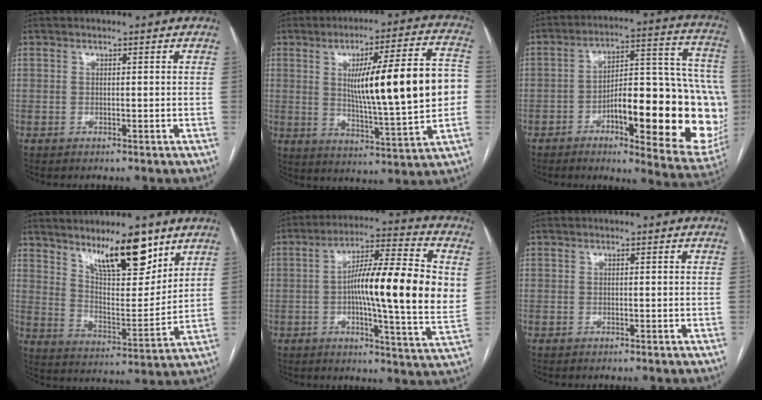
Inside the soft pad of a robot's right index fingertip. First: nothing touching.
{"total": 19.6, "force": [1.5, 1.9, 19.5], "torque": [-0.295, 0.016, 0.024]}
{"total": 26.2, "force": [-5.9, 7.0, 24.6], "torque": [-0.261, 0.029, -0.064]}
{"total": 13.2, "force": [9.3, 3.2, 8.8], "torque": [-0.140, -0.008, 0.166]}
{"total": 18.4, "force": [1.2, 1.7, 18.3], "torque": [-0.285, 0.011, 0.006]}
{"total": 0.0}